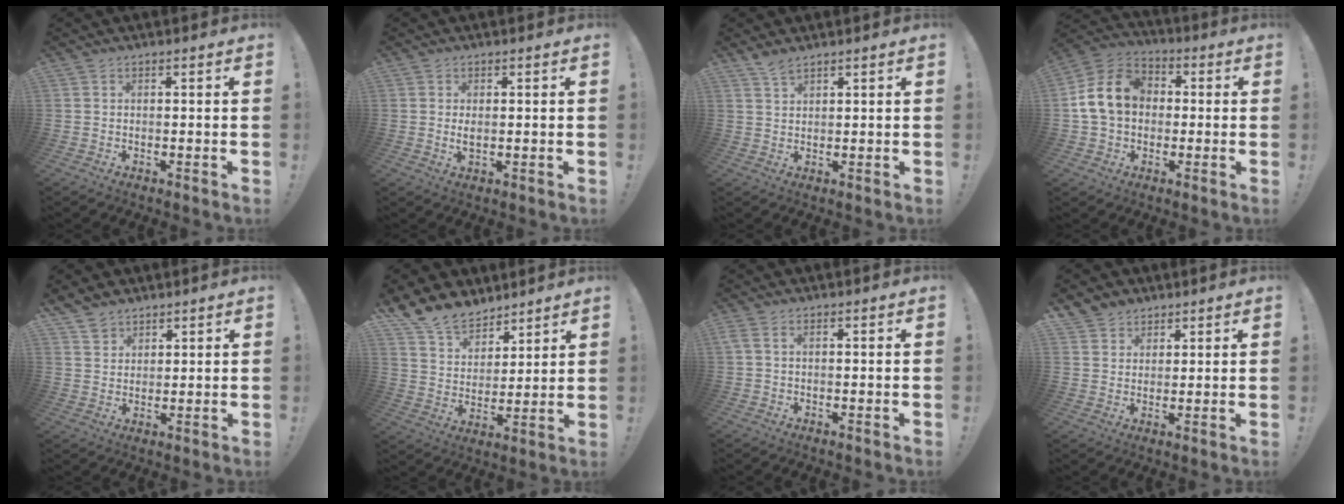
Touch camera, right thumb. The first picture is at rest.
{"total": 1.9, "force": [0.4, 0.9, 1.6], "torque": [-0.018, -0.004, 0.004]}
{"total": 3.1, "force": [2.7, 0.7, 1.5], "torque": [-0.027, -0.016, 0.048]}
{"total": 14.6, "force": [1.8, 11.5, 8.8], "torque": [-0.146, 0.015, 0.042]}
{"total": 5.0, "force": [4.1, 2.9, 0.5], "torque": [-0.013, -0.025, 0.080]}
{"total": 13.0, "force": [10.7, 6.9, 2.8], "torque": [-0.074, -0.081, 0.209]}
{"total": 1.5, "force": [0.3, 0.2, 1.4], "torque": [-0.027, -0.001, 0.006]}
{"total": 4.8, "force": [3.5, 3.3, 0.1], "torque": [-0.005, -0.024, 0.069]}